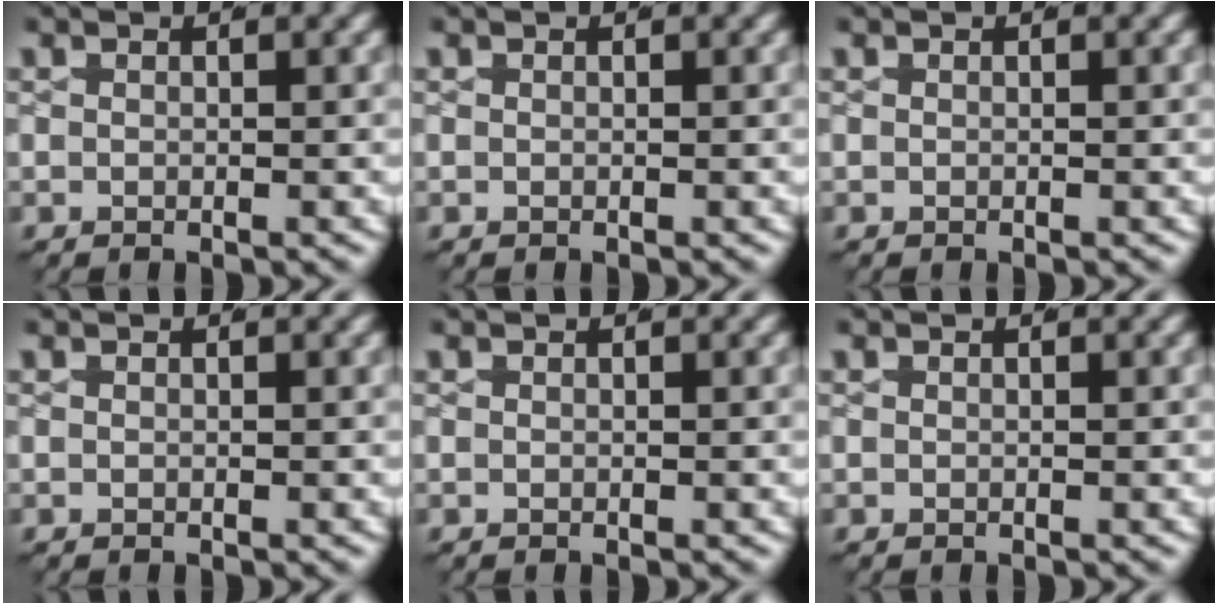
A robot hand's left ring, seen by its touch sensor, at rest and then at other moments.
{"total": 0.0}
{"total": 0.0}
{"total": 0.0}
{"total": 0.0}
{"total": 0.0}